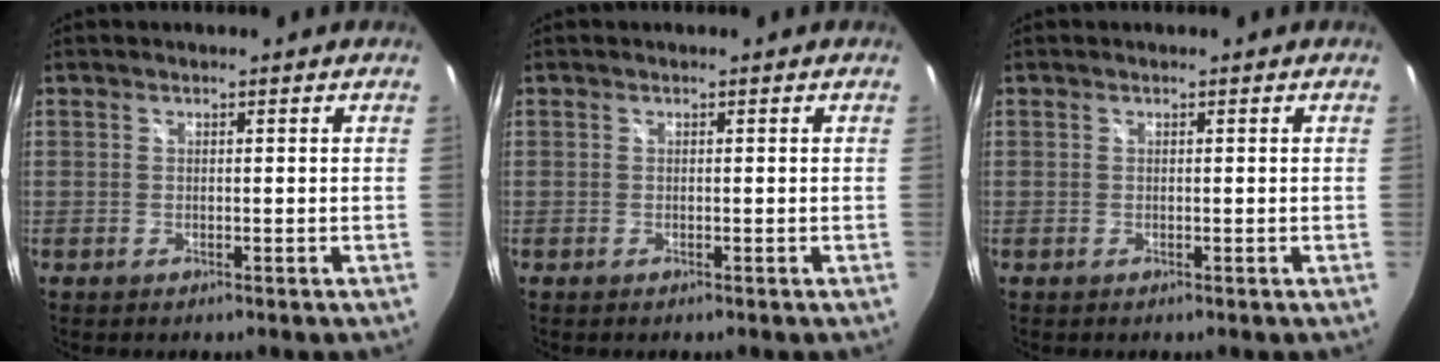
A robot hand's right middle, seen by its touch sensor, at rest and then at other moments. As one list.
[{"total": 0.0}, {"total": 0.0}]